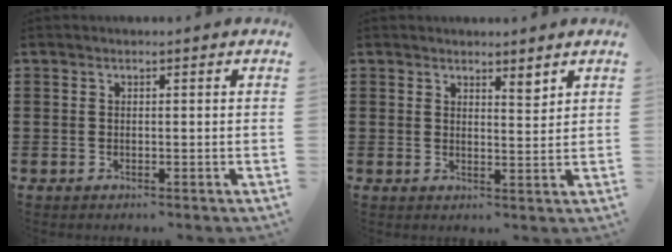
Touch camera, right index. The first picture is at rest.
{"total": 2.4, "force": [2.3, 0.5, 0.7], "torque": [-0.011, -0.001, 0.041]}